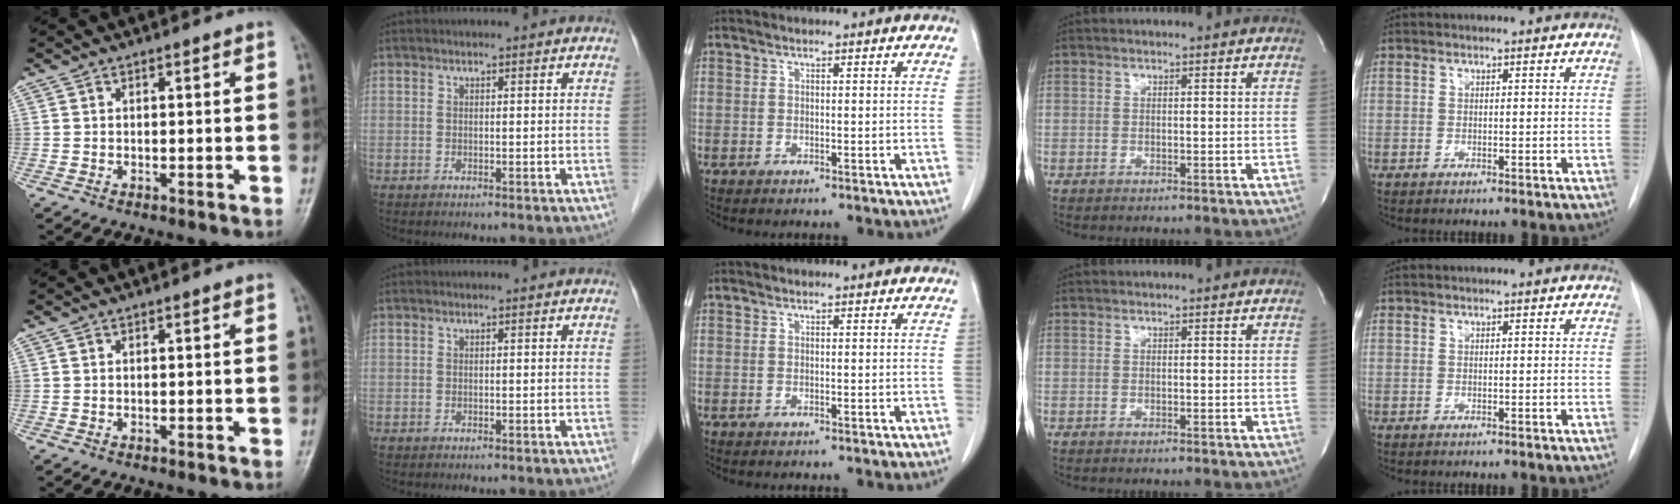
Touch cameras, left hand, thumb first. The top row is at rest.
{}